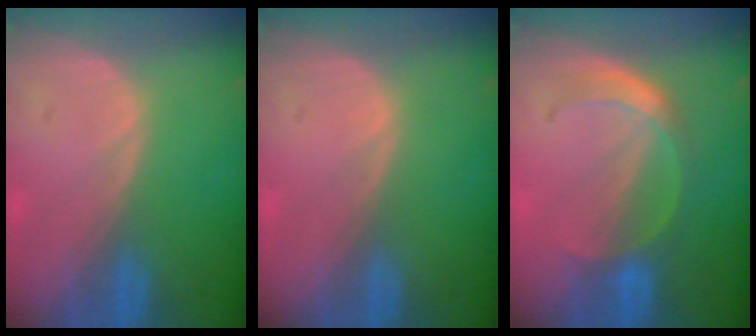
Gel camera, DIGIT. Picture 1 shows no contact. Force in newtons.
{"total": 0.0}
{"total": 4.5, "press": 4.4, "slide": 0.9}